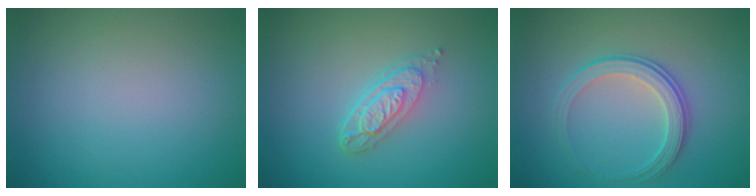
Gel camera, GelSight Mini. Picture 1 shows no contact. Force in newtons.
{"total": 3.5, "press": 2.6, "slide": 2.4}
{"total": 3.5, "press": 2.9, "slide": 1.9}